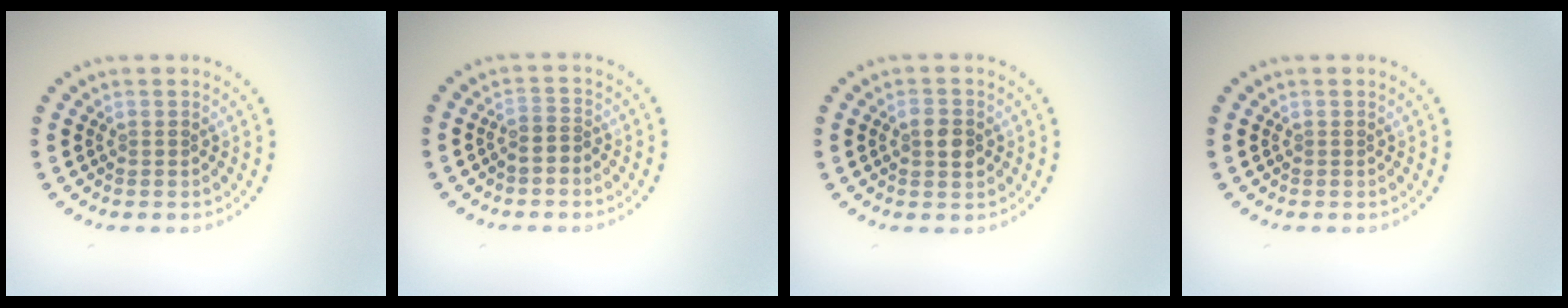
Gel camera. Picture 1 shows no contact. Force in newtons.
{"total": 1.2, "press": 0.9, "slide": 0.8}
{"total": 2.0, "press": 2.0, "slide": 0.1}
{"total": 0.0}